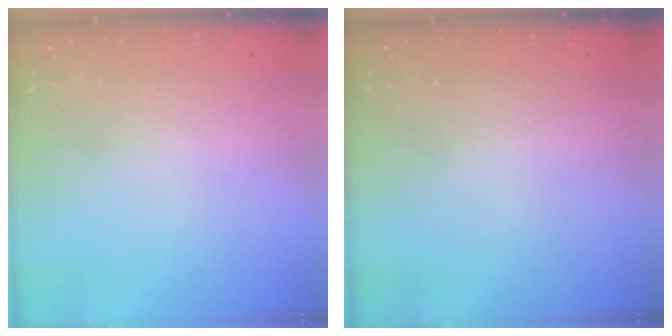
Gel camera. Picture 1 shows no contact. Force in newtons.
{"total": 0.0}